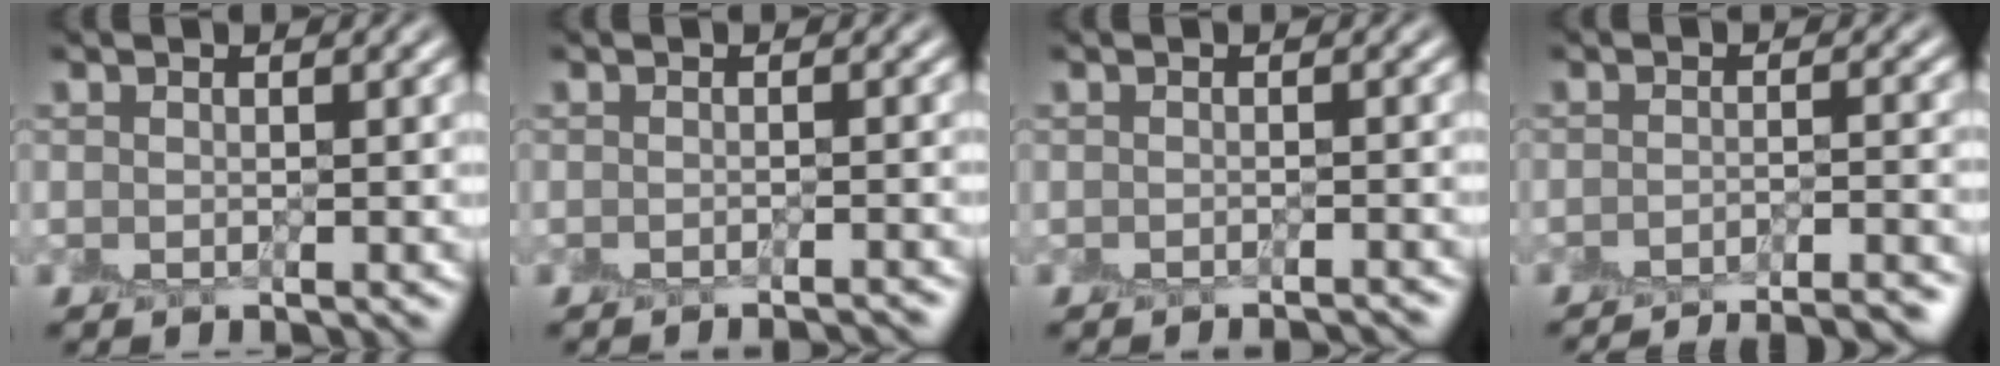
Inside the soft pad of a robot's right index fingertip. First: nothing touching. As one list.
[{"total": 1.8, "force": [-1.8, -0.2, 0.2], "torque": [0.003, -0.009, -0.022]}, {"total": 1.7, "force": [-1.7, -0.1, 0.0], "torque": [0.003, -0.010, -0.022]}, {"total": 9.5, "force": [-8.9, 2.0, 2.8], "torque": [-0.013, -0.005, -0.098]}]